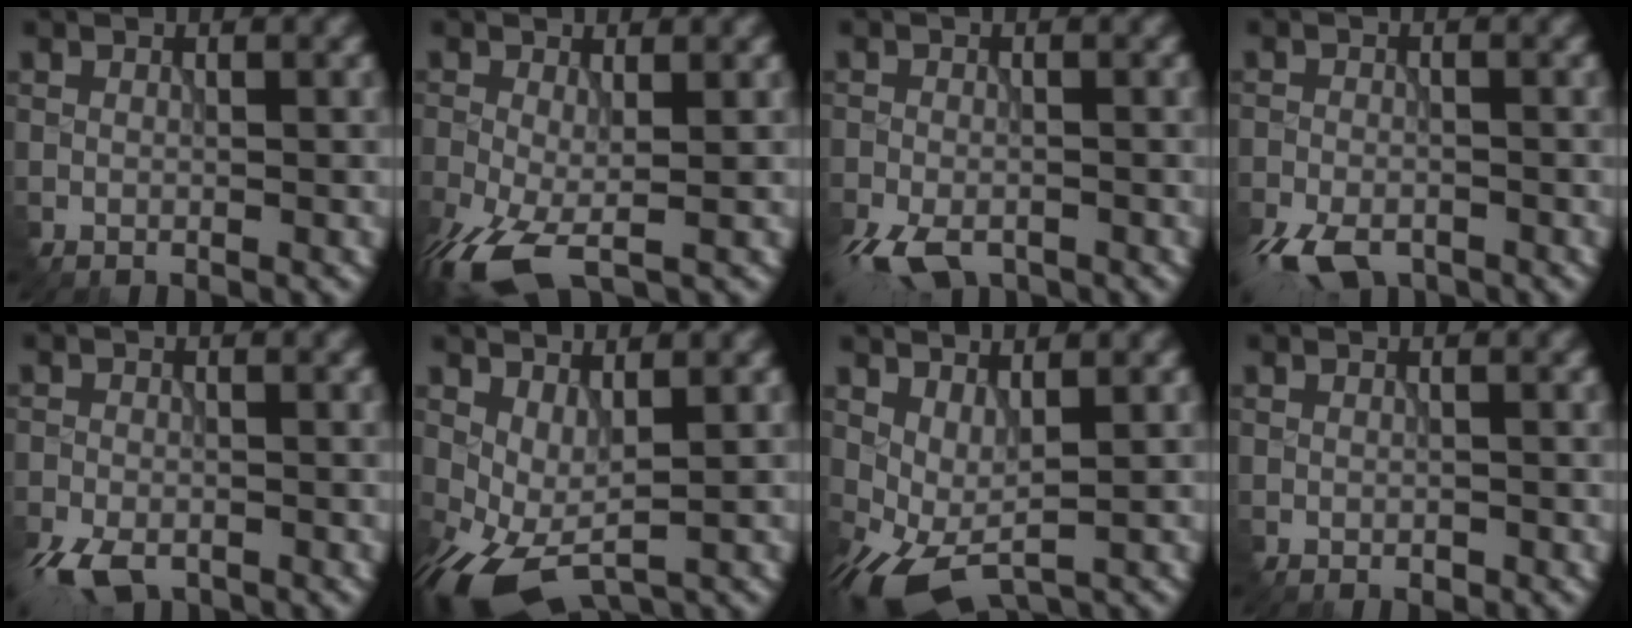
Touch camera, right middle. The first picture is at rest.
{"total": 6.1, "force": [-3.3, 2.3, 4.6], "torque": [-0.114, -0.022, -0.065]}
{"total": 5.2, "force": [-3.7, 2.2, 3.0], "torque": [-0.057, -0.017, -0.071]}
{"total": 5.6, "force": [-4.2, 2.3, 2.9], "torque": [-0.055, -0.020, -0.083]}
{"total": 4.7, "force": [-3.4, 2.0, 2.7], "torque": [-0.053, -0.016, -0.069]}
{"total": 5.4, "force": [-1.0, 2.6, 4.6], "torque": [-0.108, -0.002, -0.018]}
{"total": 4.5, "force": [-0.5, 2.1, 3.9], "torque": [-0.090, -0.001, -0.005]}
{"total": 0.7, "force": [-0.5, 0.3, 0.3], "torque": [-0.008, -0.002, -0.007]}